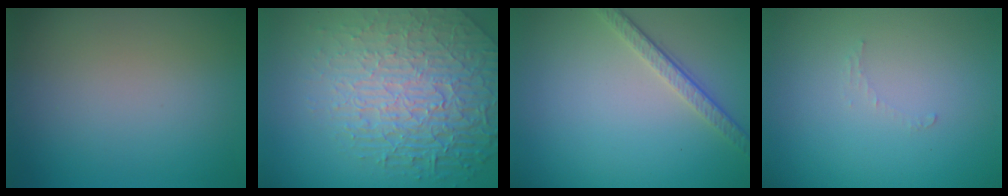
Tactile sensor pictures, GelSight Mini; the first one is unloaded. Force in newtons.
{"total": 8.0, "press": 5.9, "slide": 5.3}
{"total": 3.1, "press": 2.3, "slide": 2.1}
{"total": 0.7, "press": 0.7, "slide": 0.1}